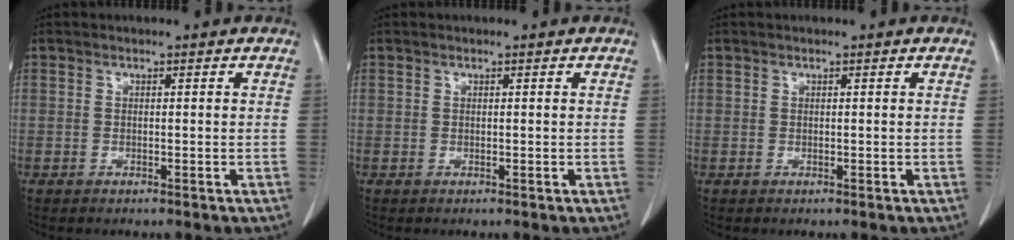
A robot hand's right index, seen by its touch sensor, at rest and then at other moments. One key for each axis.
{"total": 0.0}
{"total": 0.0}